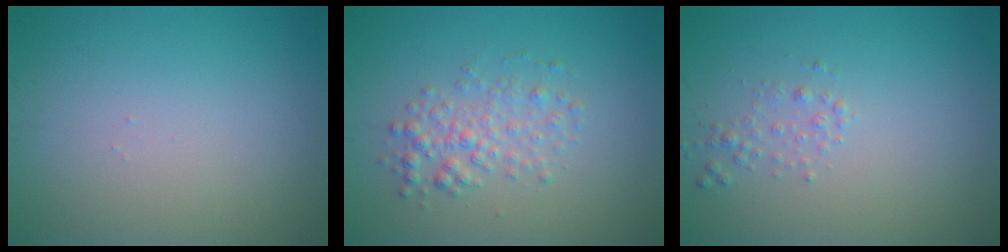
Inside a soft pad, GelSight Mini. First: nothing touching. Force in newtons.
{"total": 2.5, "press": 2.5, "slide": 0.0}
{"total": 1.0, "press": 1.0, "slide": 0.0}